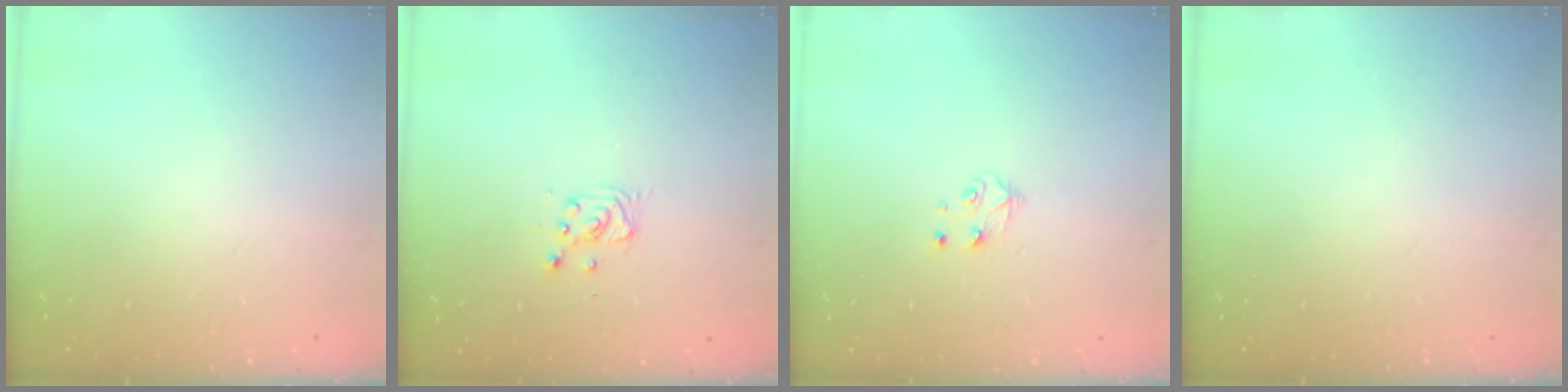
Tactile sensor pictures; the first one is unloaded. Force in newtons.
{"total": 3.3, "press": 3.3, "slide": 0.4}
{"total": 4.3, "press": 4.3, "slide": 0.5}
{"total": 0.0}